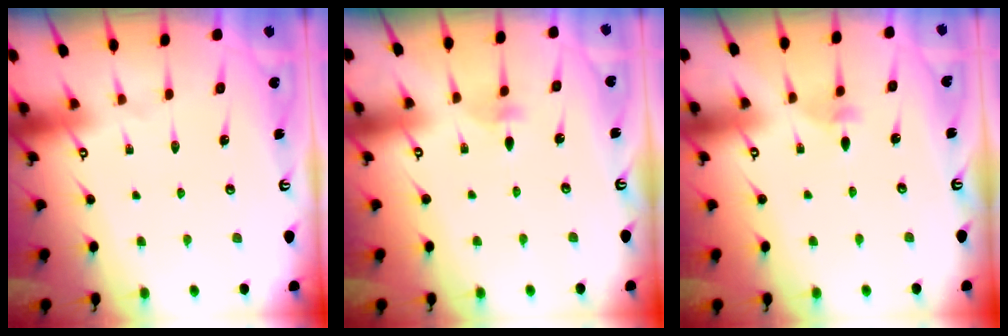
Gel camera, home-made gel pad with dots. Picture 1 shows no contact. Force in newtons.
{"total": 2.8, "press": 2.7, "slide": 0.8}
{"total": 2.5, "press": 2.4, "slide": 0.6}